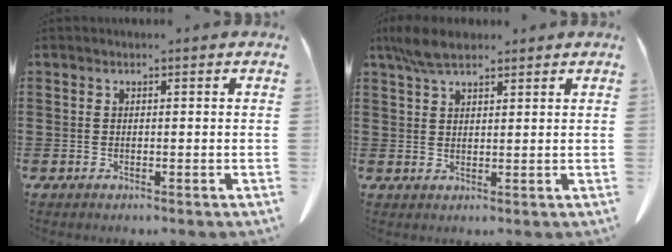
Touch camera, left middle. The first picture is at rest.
{"total": 5.3, "force": [3.9, 1.7, 3.2], "torque": [-0.073, 0.001, 0.074]}